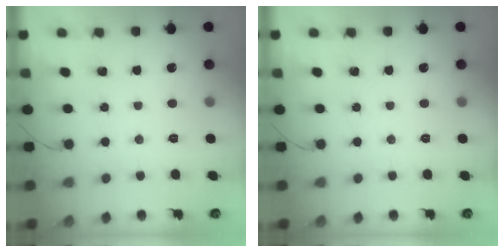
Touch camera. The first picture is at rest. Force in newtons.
{"total": 0.0}